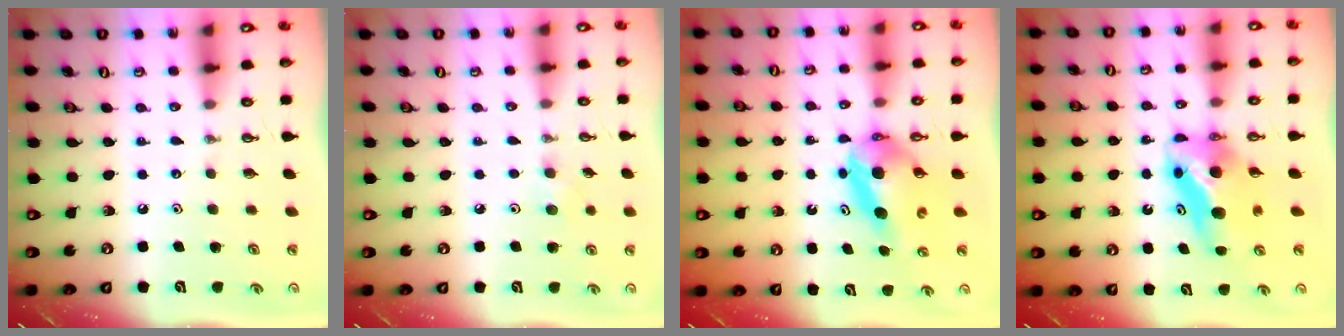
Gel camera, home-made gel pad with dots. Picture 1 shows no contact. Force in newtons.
{"total": 6.7, "press": 4.3, "slide": 5.1}
{"total": 6.9, "press": 6.9, "slide": 0.6}
{"total": 9.4, "press": 9.0, "slide": 2.7}